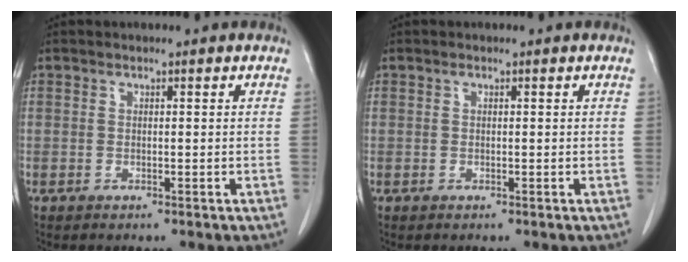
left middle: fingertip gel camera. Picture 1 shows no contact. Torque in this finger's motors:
{"motor_torque": [0.22, -0.03, -0.07, -0.01]}